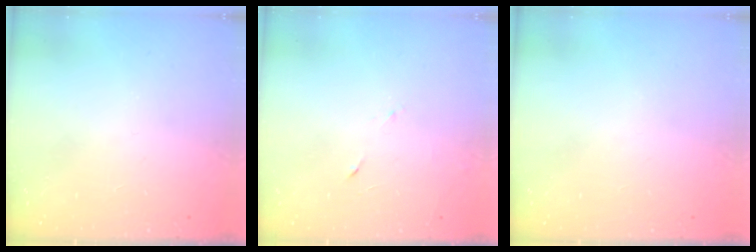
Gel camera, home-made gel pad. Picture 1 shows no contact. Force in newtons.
{"total": 3.8, "press": 3.7, "slide": 0.9}
{"total": 0.0}